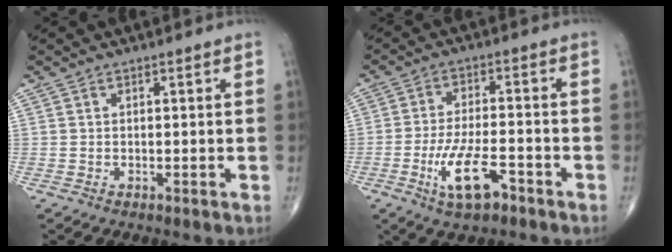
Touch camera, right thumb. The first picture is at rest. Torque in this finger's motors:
{"motor_torque": [3.06, 1.95, 0.45, 0.09, 0.32]}